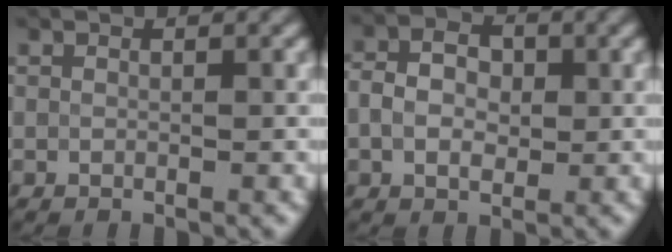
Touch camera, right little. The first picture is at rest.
{"total": 3.3, "force": [0.0, 2.5, 2.2], "torque": [-0.034, 0.002, -0.007]}